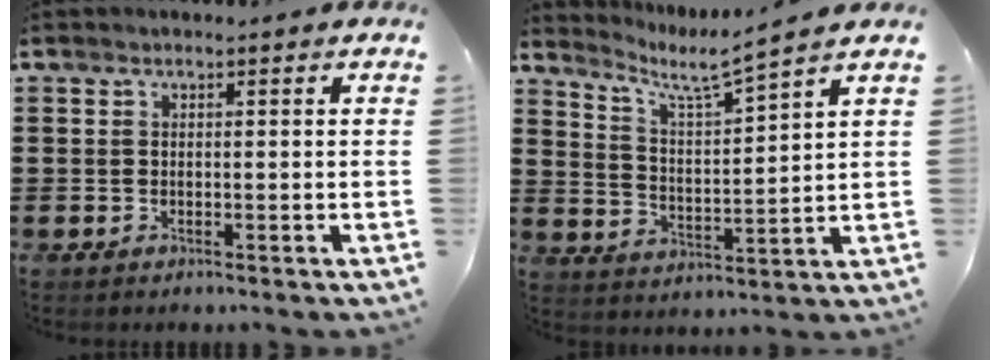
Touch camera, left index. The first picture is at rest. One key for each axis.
{"total": 5.6, "fx": 4.7, "fy": -0.4, "fz": 3.0, "tx": -0.080, "ty": -0.032, "tz": 0.073}